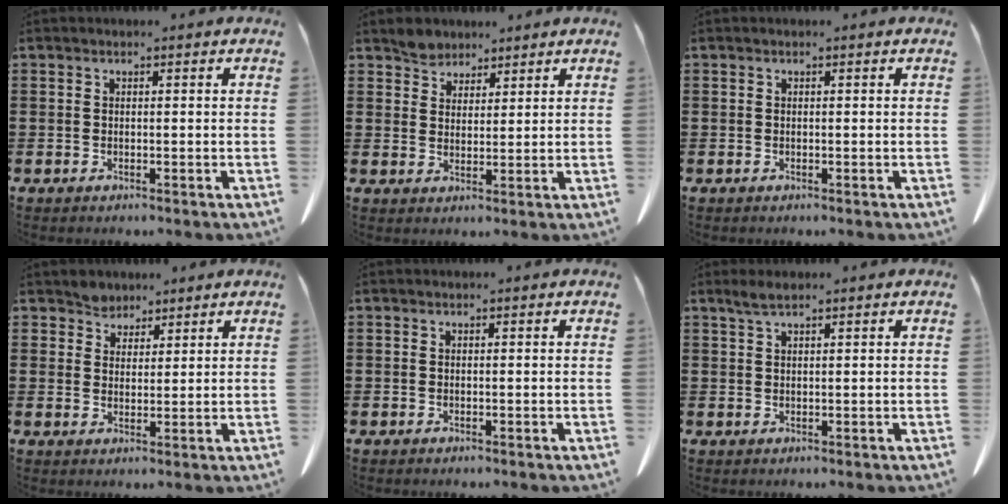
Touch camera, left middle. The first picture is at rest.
{"total": 3.4, "force": [2.9, 1.8, 0.2], "torque": [-0.015, 0.006, 0.057]}
{"total": 0.0}
{"total": 3.0, "force": [2.6, 1.5, -0.1], "torque": [-0.010, 0.005, 0.051]}
{"total": 0.0}
{"total": 2.0, "force": [1.4, 0.4, 1.4], "torque": [-0.031, 0.002, 0.025]}